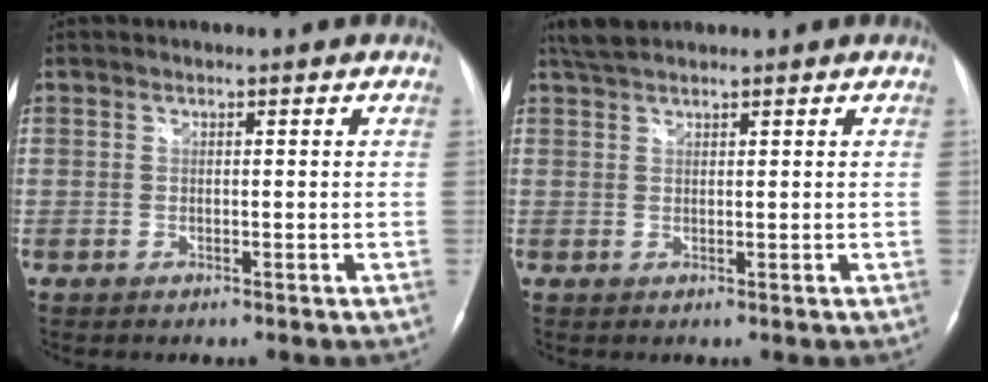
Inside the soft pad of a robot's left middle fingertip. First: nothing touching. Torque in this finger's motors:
{"motor_torque": [0.15, -0.04, -0.08, 0.01]}